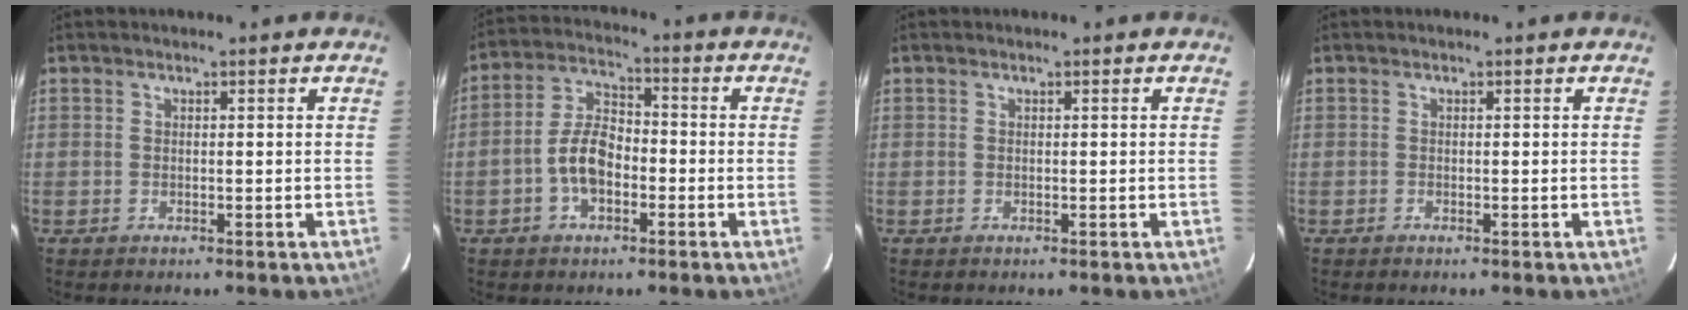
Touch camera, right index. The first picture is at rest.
{"total": 8.0, "force": [-2.7, 4.5, 6.0], "torque": [-0.124, 0.018, -0.047]}
{"total": 0.0}
{"total": 0.0}